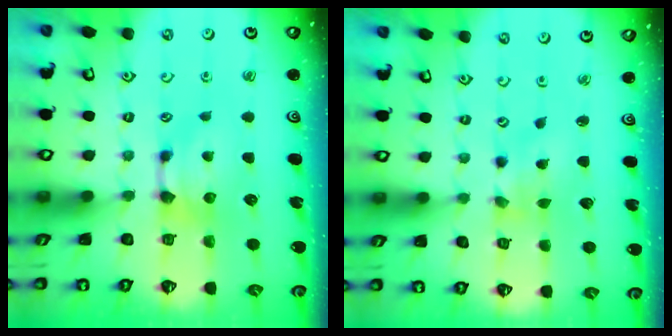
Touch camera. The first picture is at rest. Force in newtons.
{"total": 2.2, "press": 2.0, "slide": 1.0}